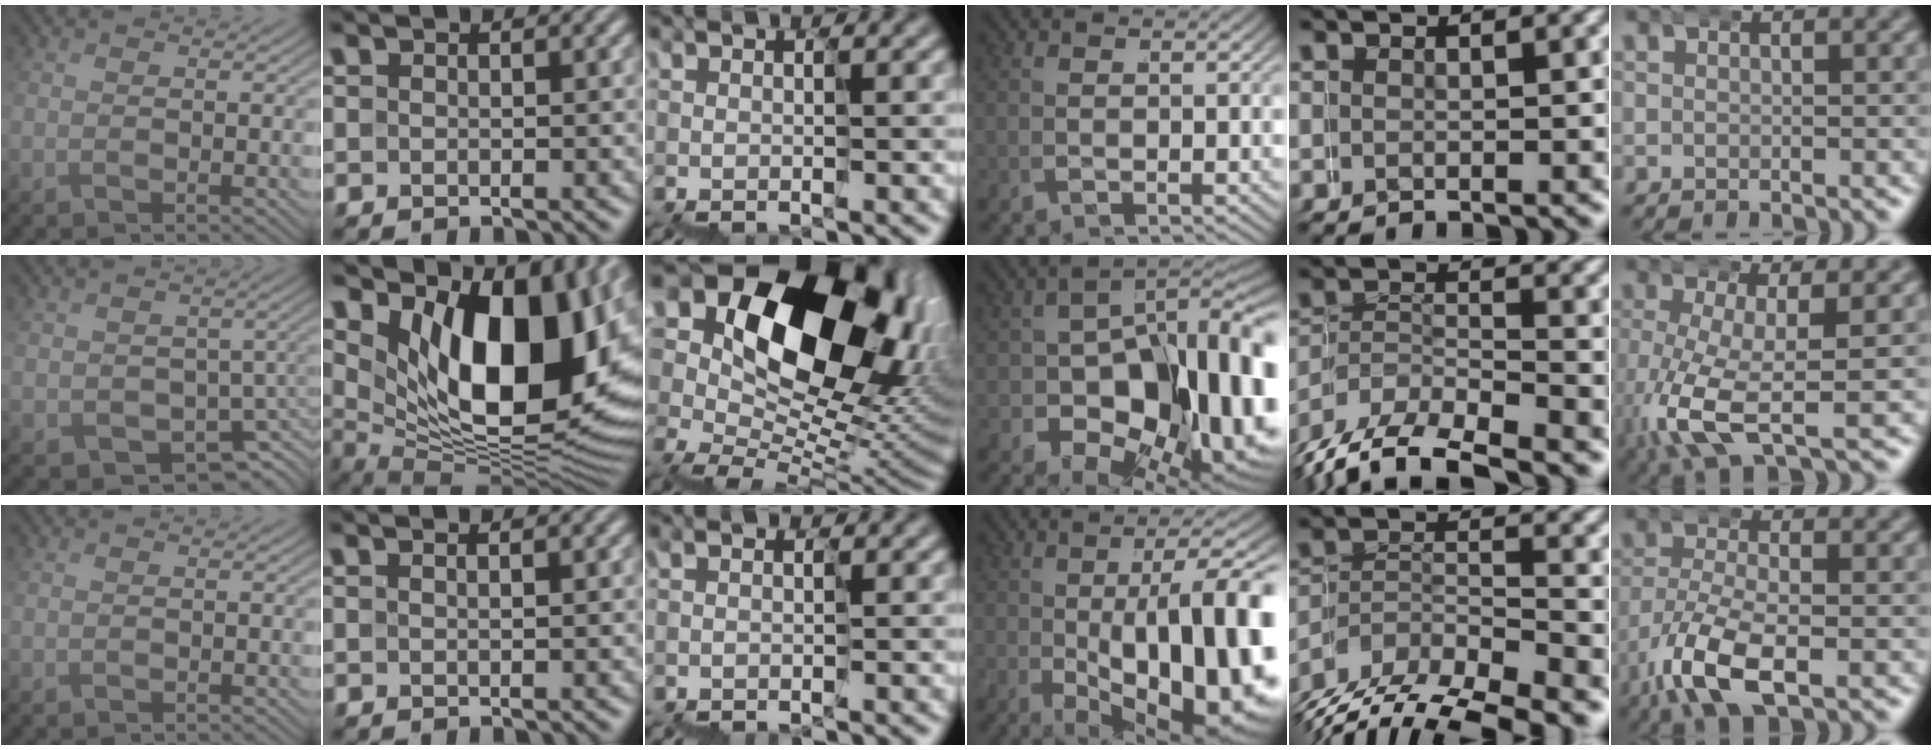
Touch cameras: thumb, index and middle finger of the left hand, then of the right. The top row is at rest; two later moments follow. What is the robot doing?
{"motion": "wrap", "object": "duck tape"}